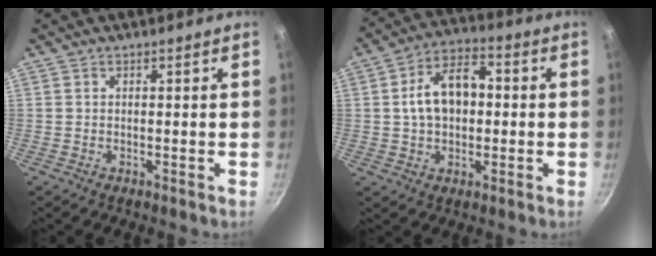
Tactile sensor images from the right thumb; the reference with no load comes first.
{"total": 11.5, "force": [0.8, 7.4, 8.8], "torque": [-0.137, 0.024, 0.008]}